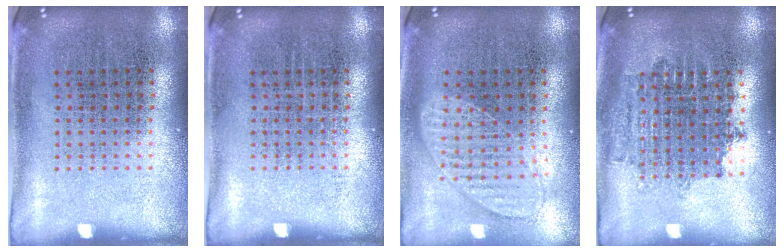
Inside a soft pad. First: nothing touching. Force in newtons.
{"total": 0.0}
{"total": 1.0, "press": 1.0, "slide": 0.2}
{"total": 1.6, "press": 1.3, "slide": 0.9}